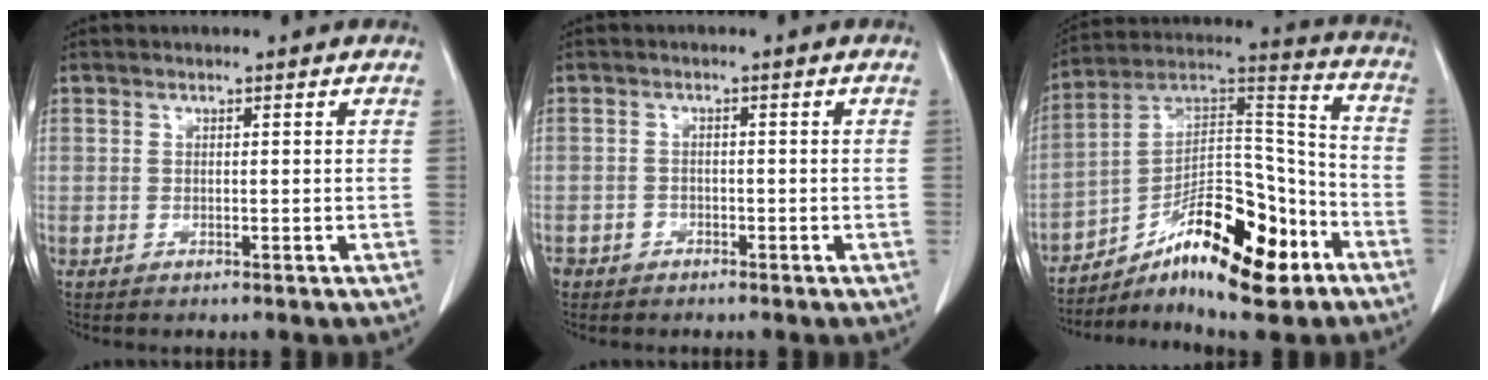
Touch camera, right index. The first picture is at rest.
{"total": 2.6, "force": [-1.8, 1.9, 0.2], "torque": [-0.005, 0.006, -0.034]}
{"total": 19.4, "force": [-9.9, 5.9, 15.6], "torque": [-0.266, 0.027, -0.156]}